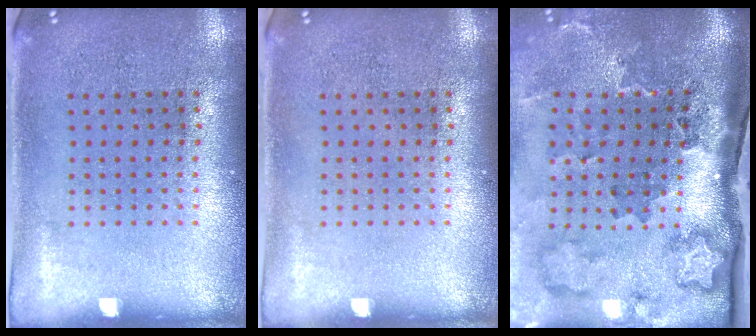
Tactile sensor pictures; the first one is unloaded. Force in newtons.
{"total": 0.0}
{"total": 3.8, "press": 2.4, "slide": 2.9}